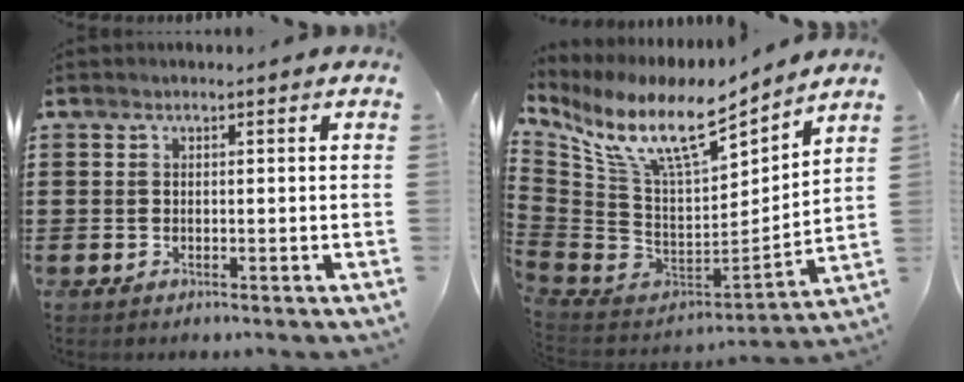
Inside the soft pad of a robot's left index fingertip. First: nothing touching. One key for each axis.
{"total": 12.4, "fx": 8.2, "fy": 3.3, "fz": 8.7, "tx": -0.194, "ty": -0.062, "tz": 0.137}